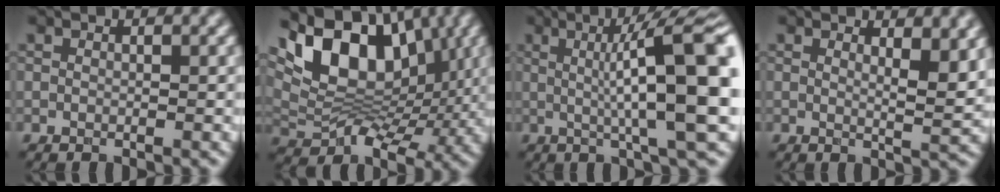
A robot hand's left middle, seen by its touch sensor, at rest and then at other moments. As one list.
[{"total": 10.7, "force": [3.8, 6.9, 7.3], "torque": [-0.131, 0.000, 0.075]}, {"total": 12.2, "force": [1.0, 2.4, 12.0], "torque": [-0.154, 0.015, 0.015]}, {"total": 4.2, "force": [1.8, 1.3, 3.6], "torque": [-0.039, 0.000, 0.031]}]